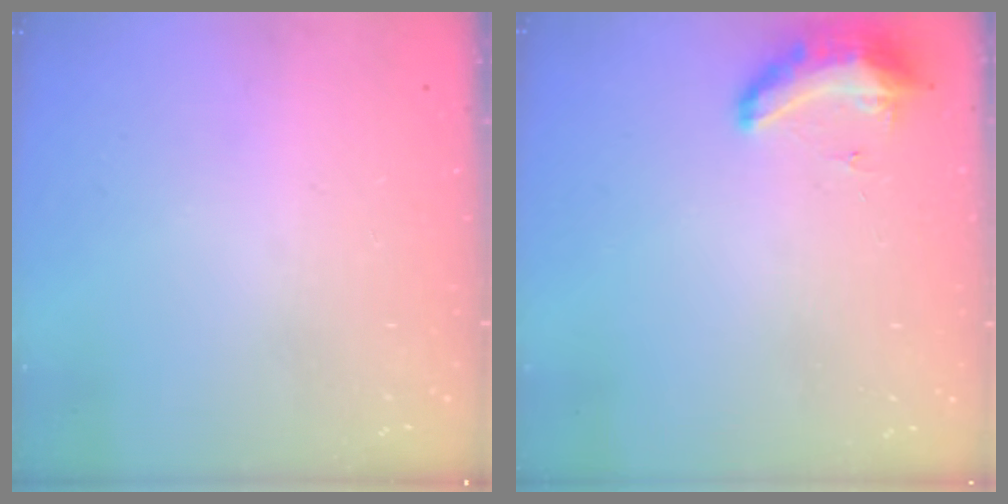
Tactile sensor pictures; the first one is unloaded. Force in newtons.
{"total": 8.5, "press": 8.3, "slide": 1.7}